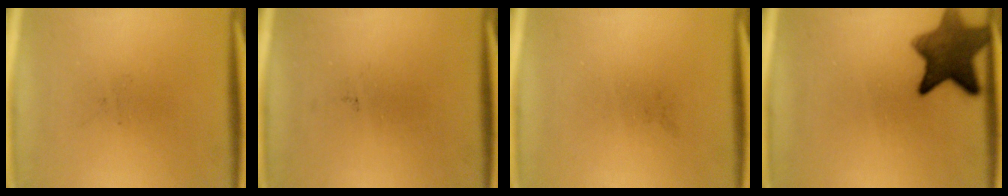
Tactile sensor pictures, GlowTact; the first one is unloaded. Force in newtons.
{"total": 0.0}
{"total": 0.0}
{"total": 9.5}